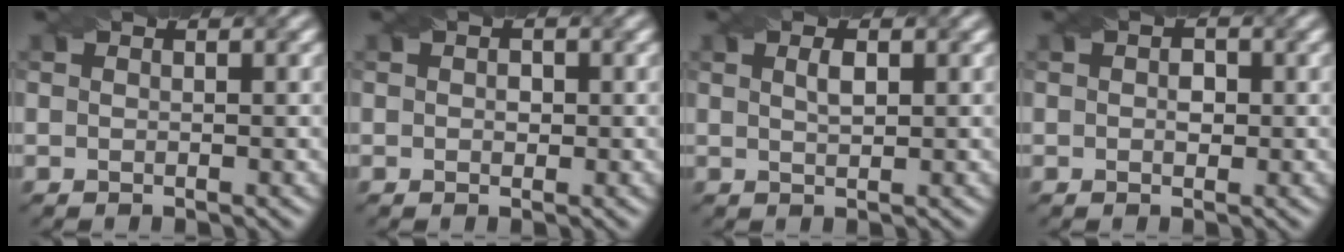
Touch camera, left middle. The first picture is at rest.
{"total": 0.9, "force": [0.1, 0.7, 0.6], "torque": [-0.008, 0.000, -0.001]}
{"total": 1.4, "force": [0.6, 0.5, 1.2], "torque": [-0.022, 0.003, 0.012]}
{"total": 1.4, "force": [0.0, 1.0, 1.0], "torque": [-0.015, 0.001, -0.003]}